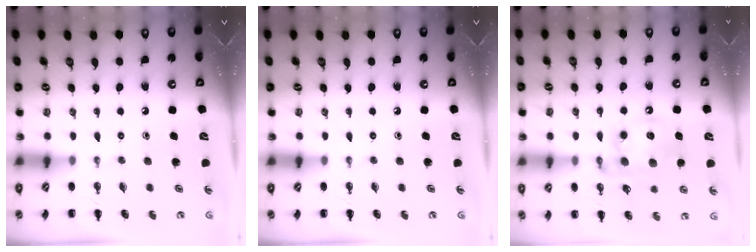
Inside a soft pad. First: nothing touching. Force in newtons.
{"total": 0.0}
{"total": 13.0, "press": 12.6, "slide": 3.0}